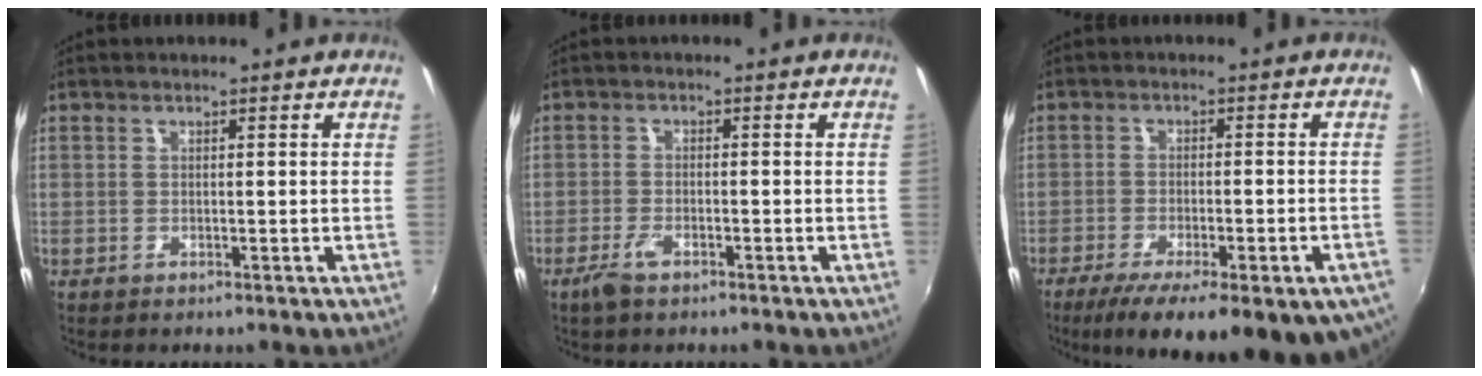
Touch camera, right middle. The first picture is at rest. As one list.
[{"total": 3.5, "force": [-2.4, 1.2, 2.2], "torque": [-0.058, -0.005, -0.046]}, {"total": 20.0, "force": [-13.0, 6.0, 14.1], "torque": [-0.230, -0.058, -0.175]}]